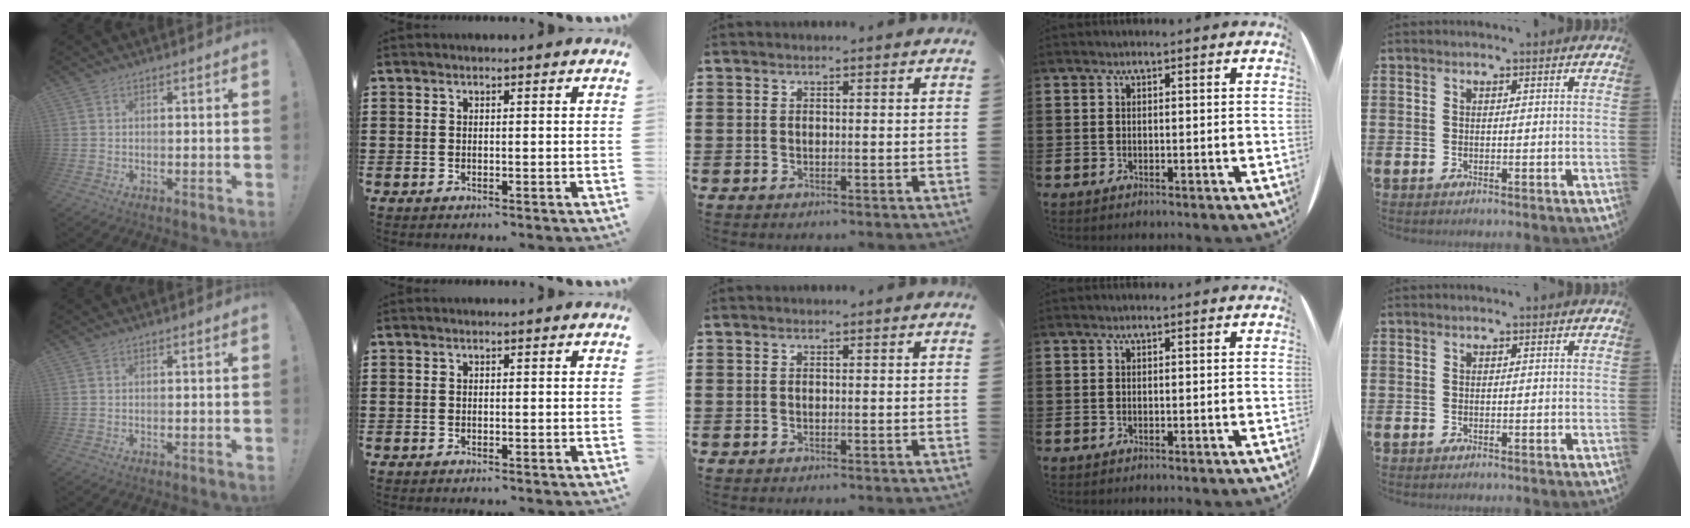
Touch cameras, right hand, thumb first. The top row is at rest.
{}